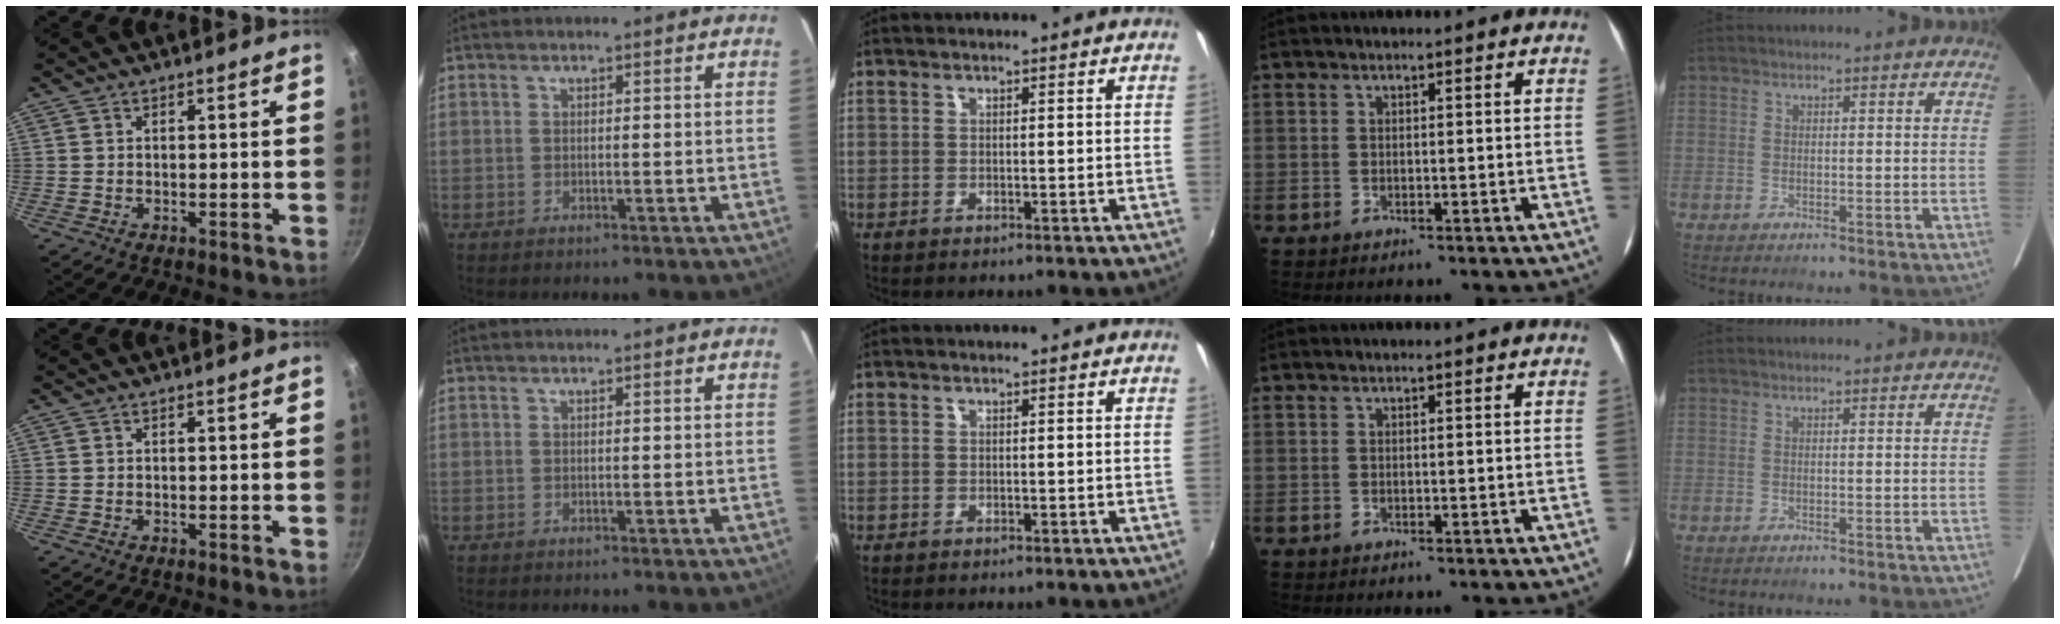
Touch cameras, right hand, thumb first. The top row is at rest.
{}